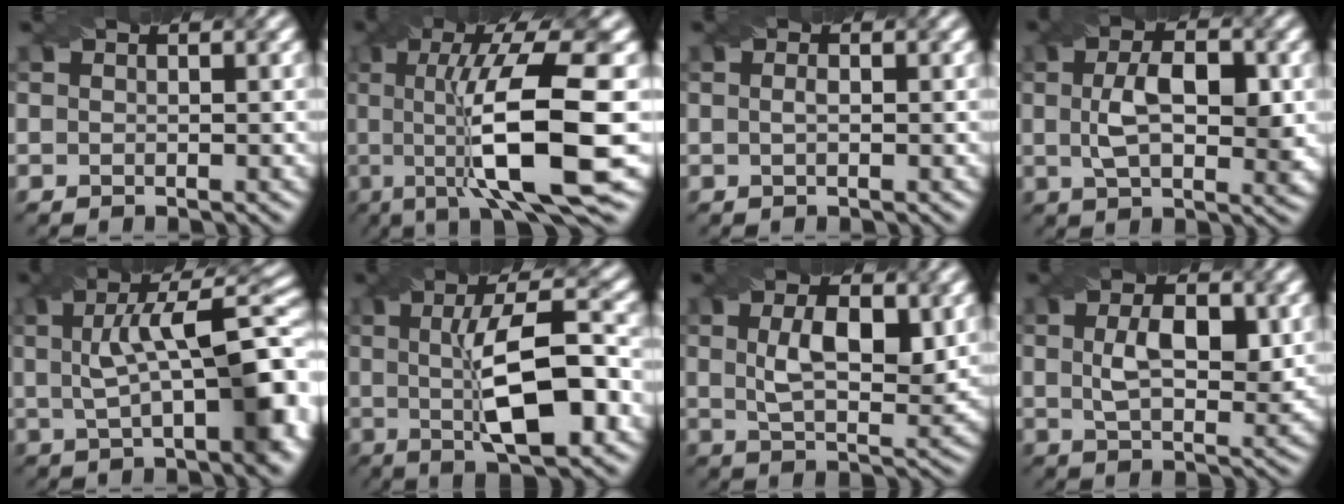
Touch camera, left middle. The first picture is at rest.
{"total": 13.4, "force": [-0.8, 3.1, 13.0], "torque": [-0.196, 0.001, -0.017]}
{"total": 0.8, "force": [-0.1, 0.2, 0.7], "torque": [-0.018, 0.002, 0.000]}
{"total": 6.1, "force": [0.5, 2.9, 5.4], "torque": [-0.094, 0.002, 0.008]}
{"total": 11.9, "force": [1.4, 4.1, 11.1], "torque": [-0.166, 0.011, 0.023]}
{"total": 9.8, "force": [-0.2, 2.7, 9.4], "torque": [-0.142, 0.009, -0.006]}
{"total": 5.7, "force": [1.3, 2.5, 4.9], "torque": [-0.094, -0.002, 0.027]}
{"total": 5.0, "force": [0.9, 2.5, 4.3], "torque": [-0.083, 0.000, 0.018]}